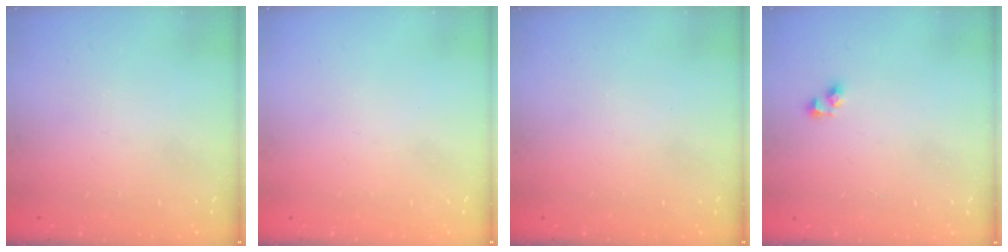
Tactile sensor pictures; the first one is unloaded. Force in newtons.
{"total": 0.0}
{"total": 0.0}
{"total": 3.8, "press": 3.8, "slide": 0.2}